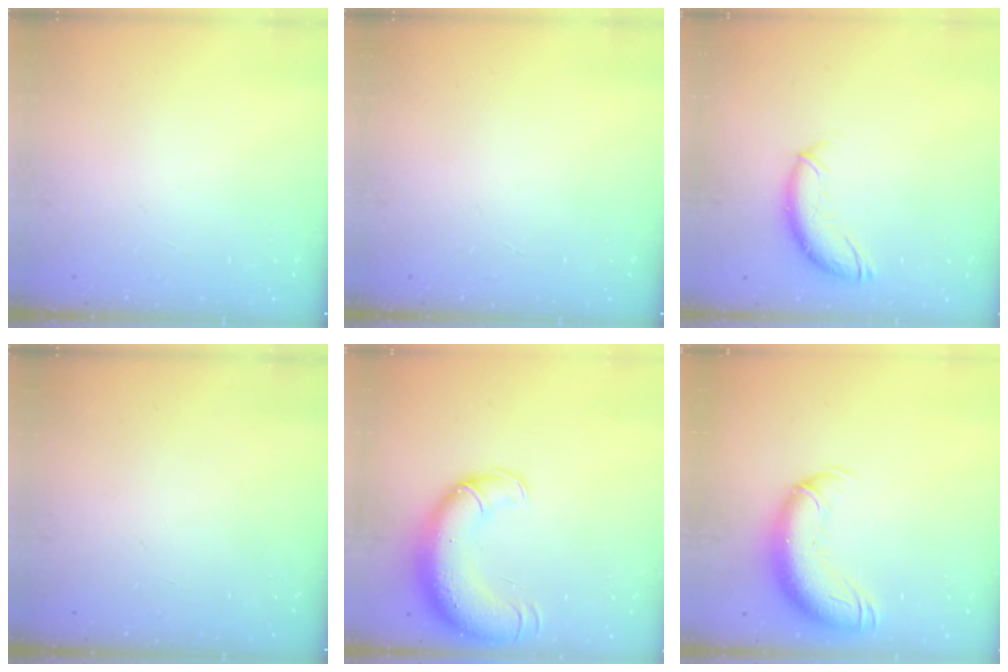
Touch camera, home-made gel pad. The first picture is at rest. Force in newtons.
{"total": 0.0}
{"total": 10.8, "press": 10.6, "slide": 1.8}
{"total": 0.0}
{"total": 16.2, "press": 15.7, "slide": 3.9}
{"total": 15.2, "press": 14.8, "slide": 3.6}